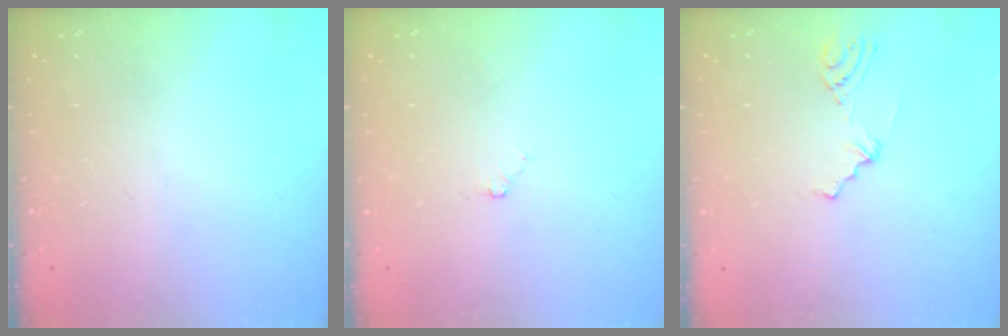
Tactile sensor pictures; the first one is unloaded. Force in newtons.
{"total": 1.3, "press": 1.3, "slide": 0.3}
{"total": 2.1, "press": 1.1, "slide": 1.8}